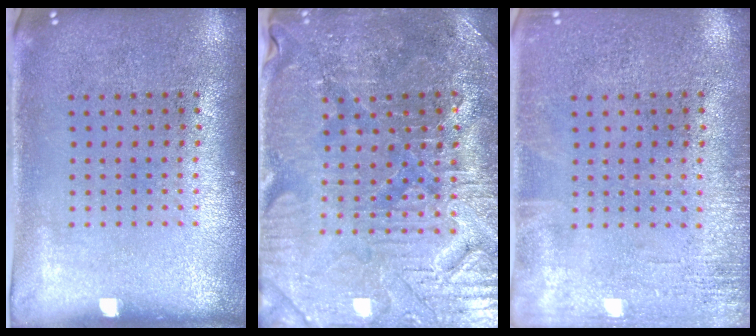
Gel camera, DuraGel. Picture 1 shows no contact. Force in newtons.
{"total": 3.5, "press": 3.5, "slide": 0.5}
{"total": 1.7, "press": 1.7, "slide": 0.3}